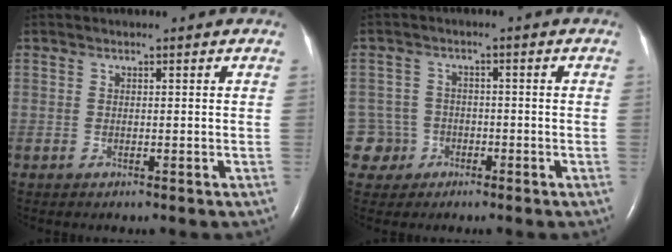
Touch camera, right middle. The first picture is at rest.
{"total": 4.3, "force": [-1.9, 3.8, -0.7], "torque": [0.021, 0.015, -0.034]}